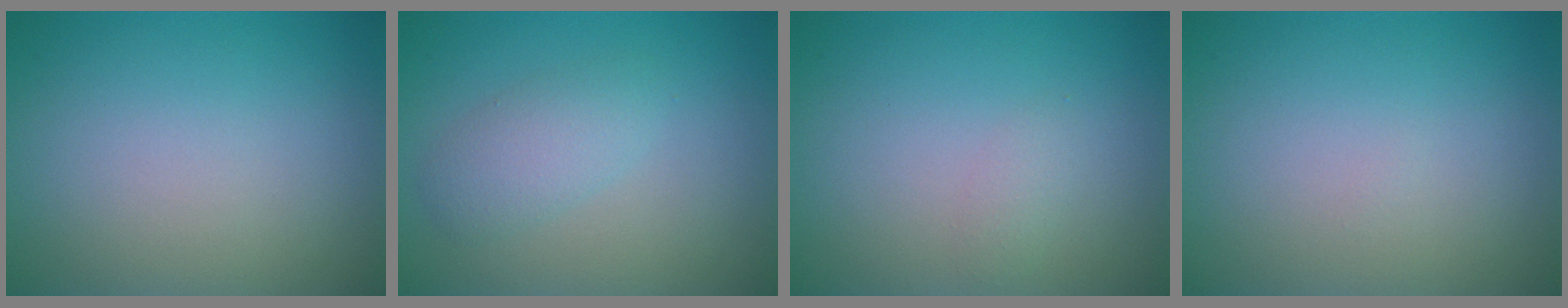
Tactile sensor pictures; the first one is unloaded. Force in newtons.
{"total": 2.5, "press": 2.5, "slide": 0.1}
{"total": 0.8, "press": 0.8, "slide": 0.0}
{"total": 0.0}